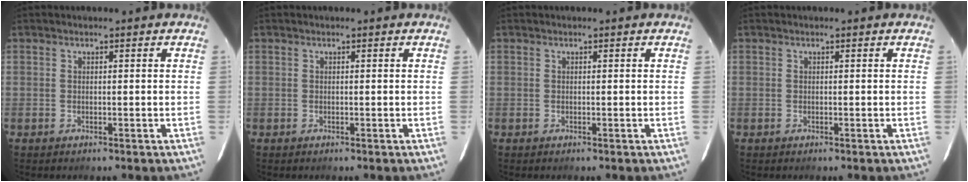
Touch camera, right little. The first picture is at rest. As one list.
[{"total": 0.0}, {"total": 0.0}, {"total": 0.0}]